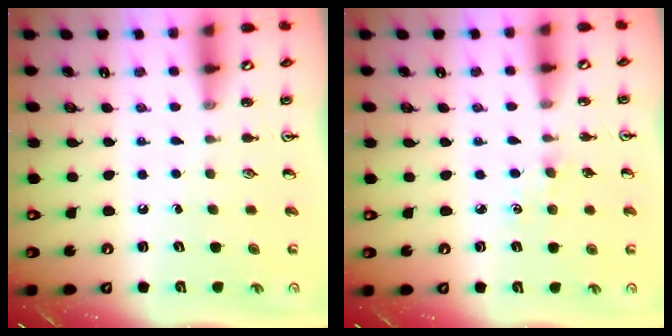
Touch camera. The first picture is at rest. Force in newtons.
{"total": 1.9, "press": 1.9, "slide": 0.3}